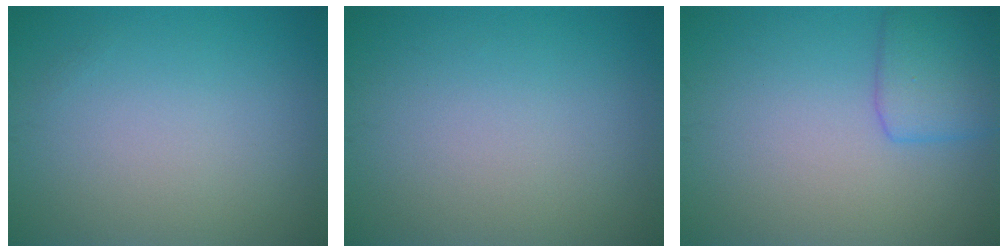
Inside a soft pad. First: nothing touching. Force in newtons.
{"total": 0.0}
{"total": 3.4, "press": 3.4, "slide": 0.2}